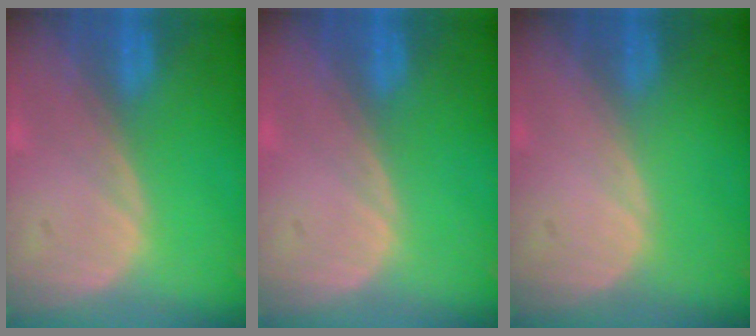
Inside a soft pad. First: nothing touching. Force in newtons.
{"total": 0.0}
{"total": 0.0}